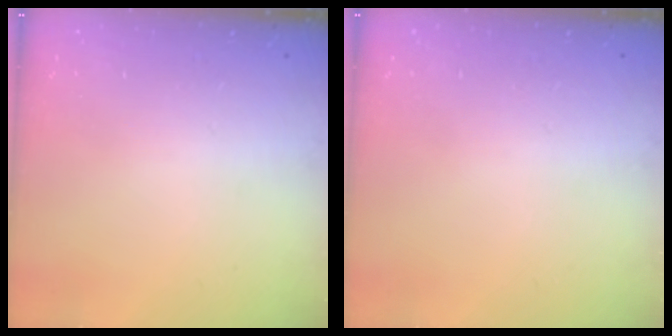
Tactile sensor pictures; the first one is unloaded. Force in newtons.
{"total": 0.0}